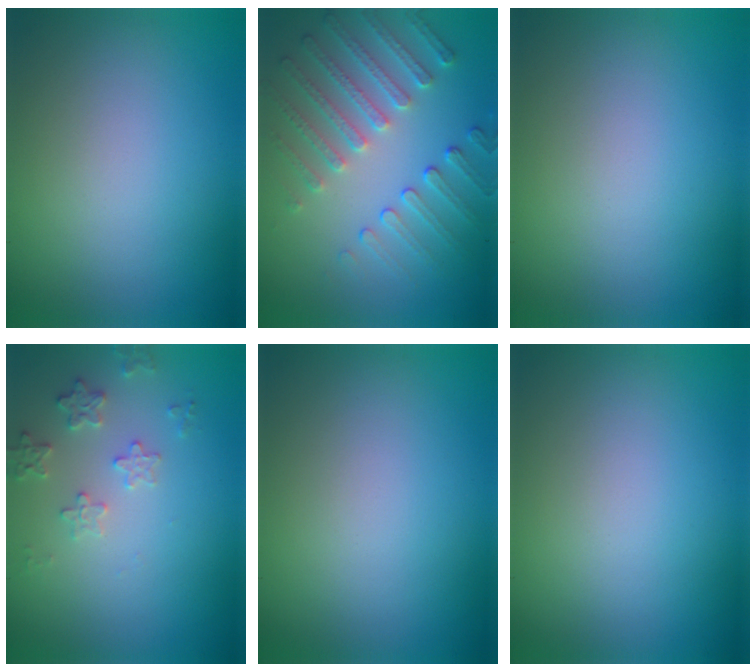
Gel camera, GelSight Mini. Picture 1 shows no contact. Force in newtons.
{"total": 5.1, "press": 3.9, "slide": 3.4}
{"total": 0.0}
{"total": 2.2, "press": 2.1, "slide": 0.4}
{"total": 0.0}
{"total": 0.0}